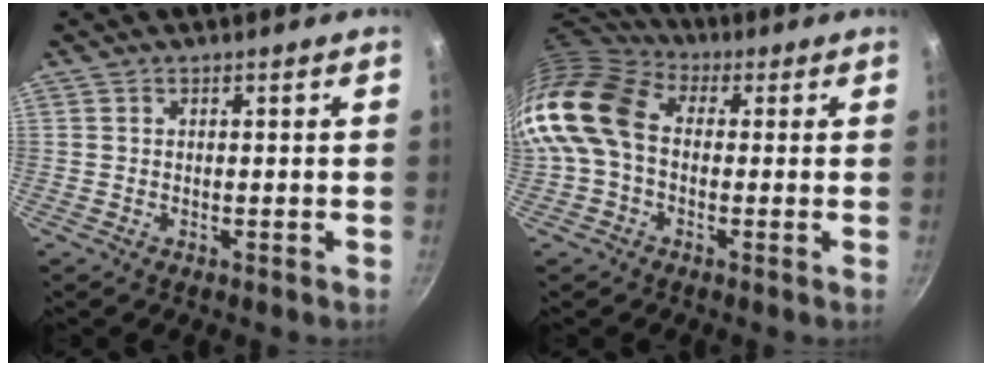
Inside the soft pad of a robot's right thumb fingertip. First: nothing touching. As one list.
[{"total": 13.2, "force": [-0.3, 9.7, 9.0], "torque": [-0.162, 0.029, -0.026]}]